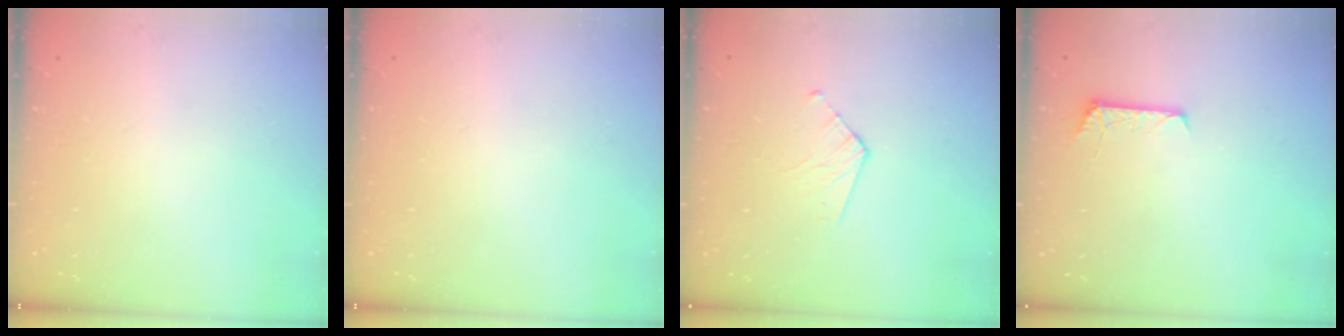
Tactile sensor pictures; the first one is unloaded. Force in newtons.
{"total": 0.0}
{"total": 3.4, "press": 3.4, "slide": 0.3}
{"total": 7.6, "press": 7.6, "slide": 0.7}